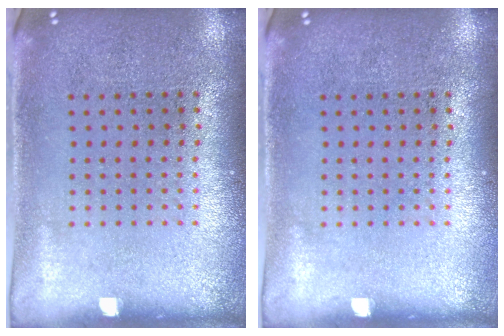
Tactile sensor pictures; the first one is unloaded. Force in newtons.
{"total": 0.0}